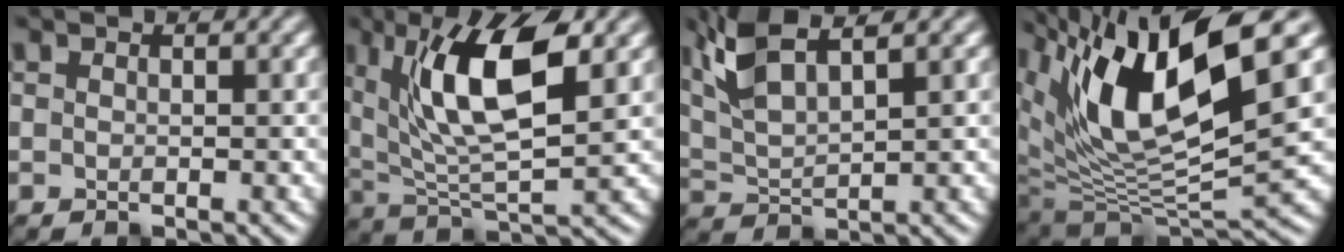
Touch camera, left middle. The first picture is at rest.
{"total": 9.7, "force": [3.6, 3.2, 8.4], "torque": [-0.151, -0.002, 0.063]}
{"total": 6.1, "force": [4.1, 1.7, 4.2], "torque": [-0.087, 0.022, 0.082]}
{"total": 12.4, "force": [6.2, 4.4, 9.8], "torque": [-0.183, 0.000, 0.122]}